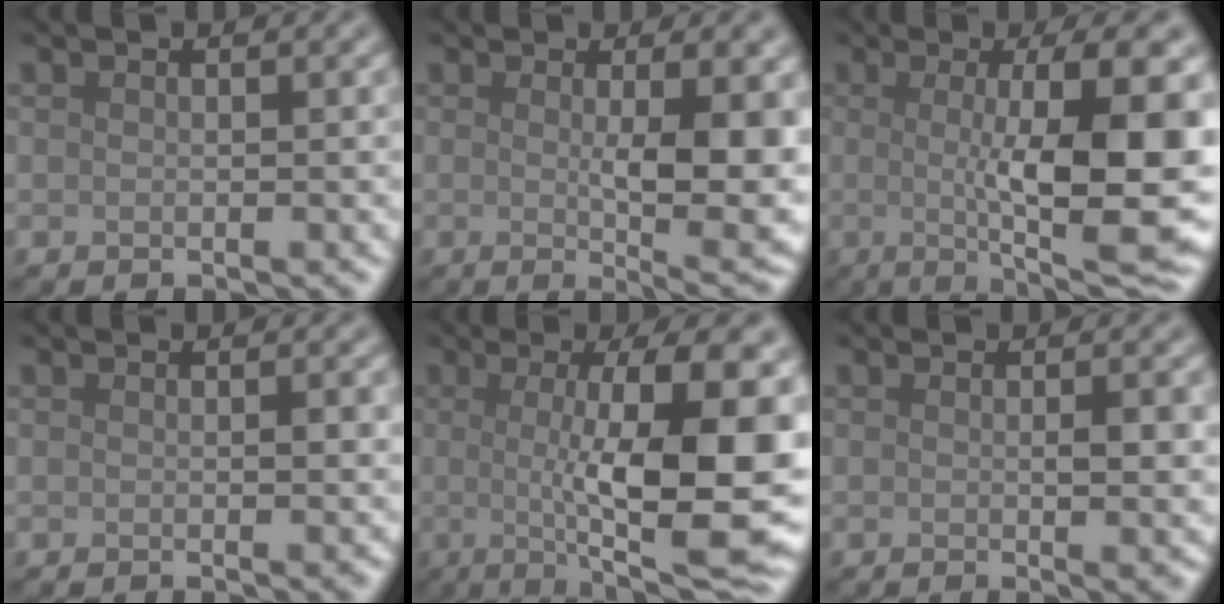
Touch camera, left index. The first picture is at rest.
{"total": 7.8, "force": [-0.1, 1.8, 7.6], "torque": [-0.101, -0.014, 0.008]}
{"total": 12.7, "force": [0.1, 2.9, 12.3], "torque": [-0.150, -0.007, 0.000]}
{"total": 1.0, "force": [0.0, 0.1, 1.0], "torque": [-0.011, 0.000, 0.000]}
{"total": 13.9, "force": [0.0, 3.5, 13.5], "torque": [-0.165, -0.006, -0.003]}
{"total": 2.1, "force": [-0.1, 0.3, 2.1], "torque": [-0.027, -0.006, -0.002]}